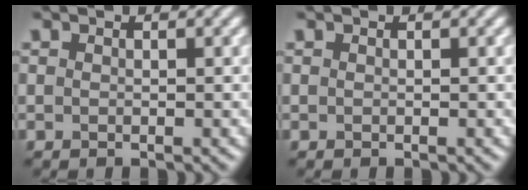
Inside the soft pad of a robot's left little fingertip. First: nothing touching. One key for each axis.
{"total": 0.0}